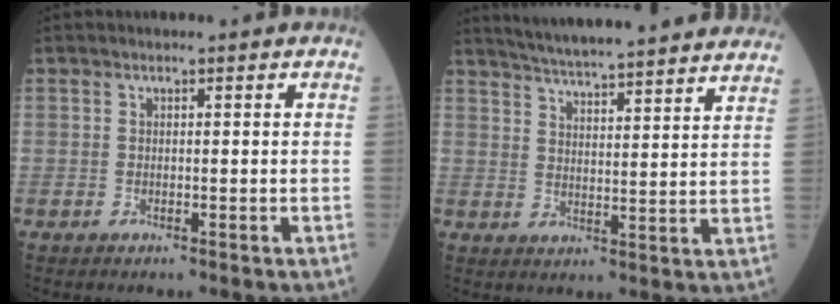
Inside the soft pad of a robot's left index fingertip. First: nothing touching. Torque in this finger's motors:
{"motor_torque": [0.06, -0.94, 0.26, 0.12]}